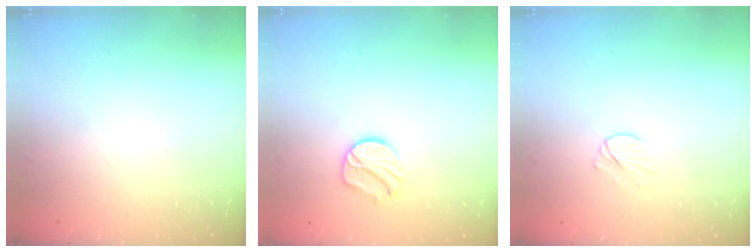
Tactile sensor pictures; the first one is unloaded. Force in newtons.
{"total": 9.4, "press": 9.4, "slide": 0.4}
{"total": 4.3, "press": 4.2, "slide": 0.5}